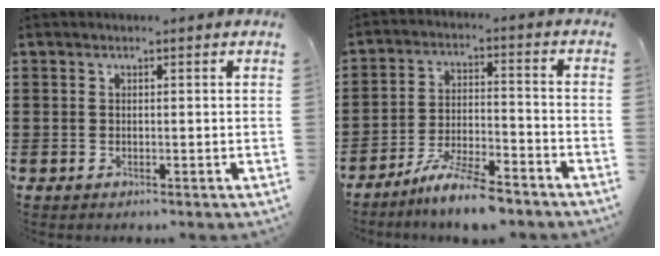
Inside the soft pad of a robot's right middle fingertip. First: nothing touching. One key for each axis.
{"total": 7.9, "fx": -6.9, "fy": 0.6, "fz": 3.7, "tx": -0.073, "ty": 0.001, "tz": -0.131}